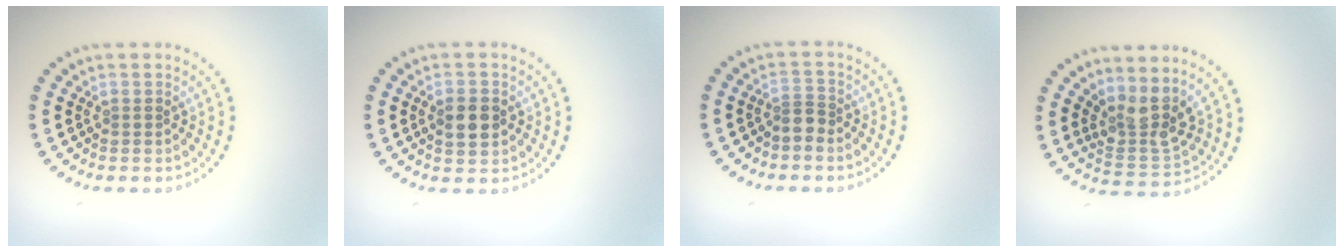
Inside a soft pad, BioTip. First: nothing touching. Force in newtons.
{"total": 2.9, "press": 2.9, "slide": 0.2}
{"total": 1.4, "press": 1.0, "slide": 1.0}
{"total": 3.5, "press": 2.8, "slide": 2.2}